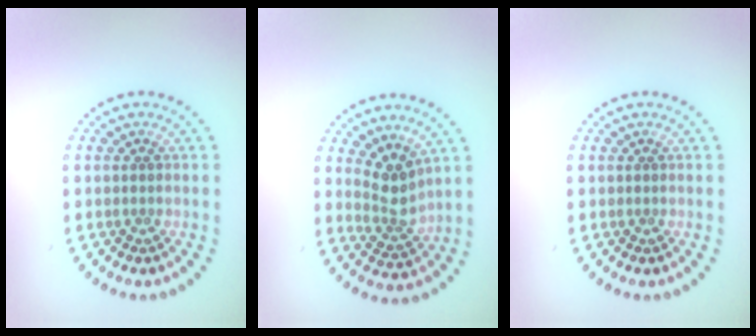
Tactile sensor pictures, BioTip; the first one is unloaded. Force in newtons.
{"total": 2.8, "press": 2.1, "slide": 1.8}
{"total": 0.0}